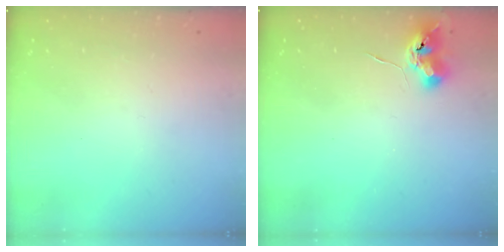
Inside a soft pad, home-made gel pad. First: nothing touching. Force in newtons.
{"total": 8.1, "press": 8.0, "slide": 1.0}